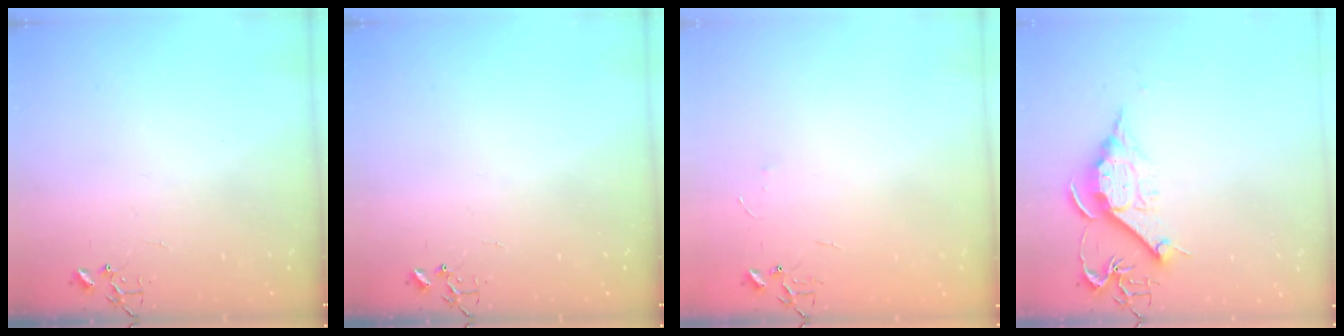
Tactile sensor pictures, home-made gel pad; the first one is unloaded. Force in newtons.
{"total": 0.0}
{"total": 3.2, "press": 3.2, "slide": 0.4}
{"total": 11.7, "press": 11.7, "slide": 0.9}